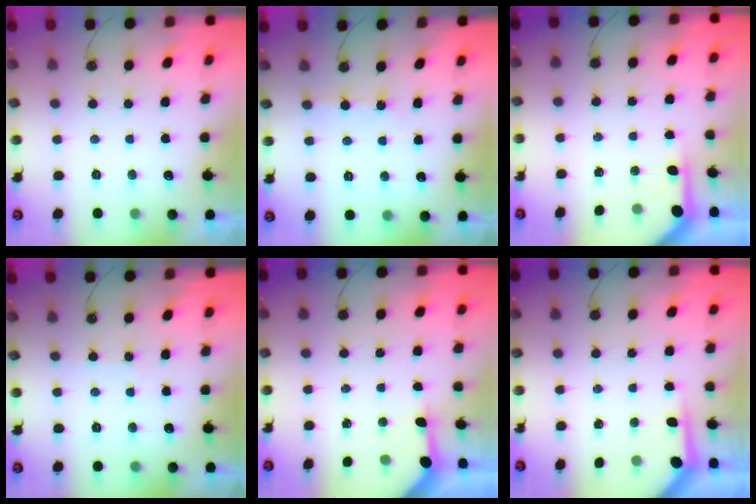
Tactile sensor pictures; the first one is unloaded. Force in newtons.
{"total": 3.3, "press": 3.2, "slide": 0.5}
{"total": 3.3, "press": 3.3, "slide": 0.3}
{"total": 1.9, "press": 1.9, "slide": 0.4}
{"total": 3.5, "press": 3.5, "slide": 0.4}
{"total": 3.9, "press": 3.9, "slide": 0.3}